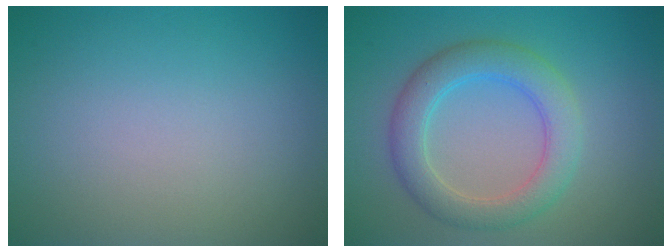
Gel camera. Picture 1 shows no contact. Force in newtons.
{"total": 4.6, "press": 4.6, "slide": 0.1}